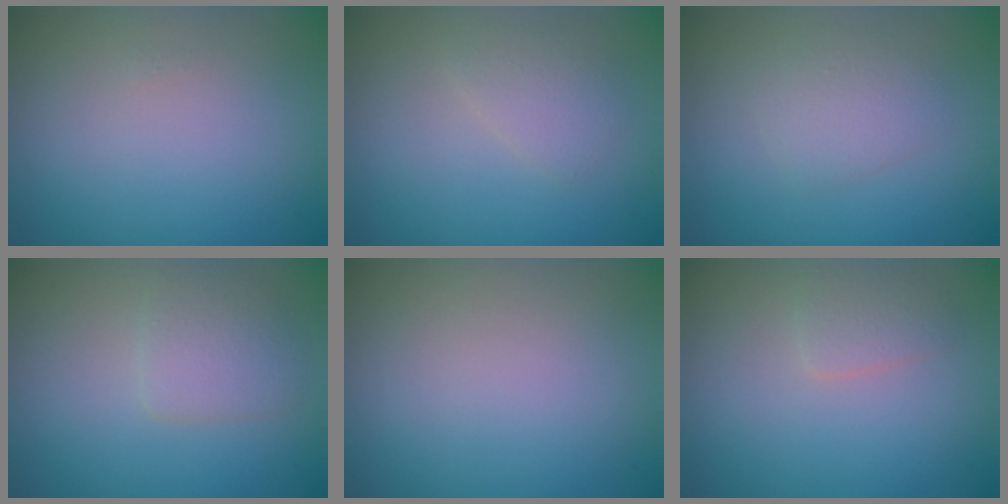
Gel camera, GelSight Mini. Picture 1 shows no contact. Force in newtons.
{"total": 1.5, "press": 1.5, "slide": 0.1}
{"total": 2.1, "press": 2.1, "slide": 0.2}
{"total": 2.5, "press": 2.5, "slide": 0.1}
{"total": 0.0}
{"total": 1.4, "press": 1.4, "slide": 0.1}